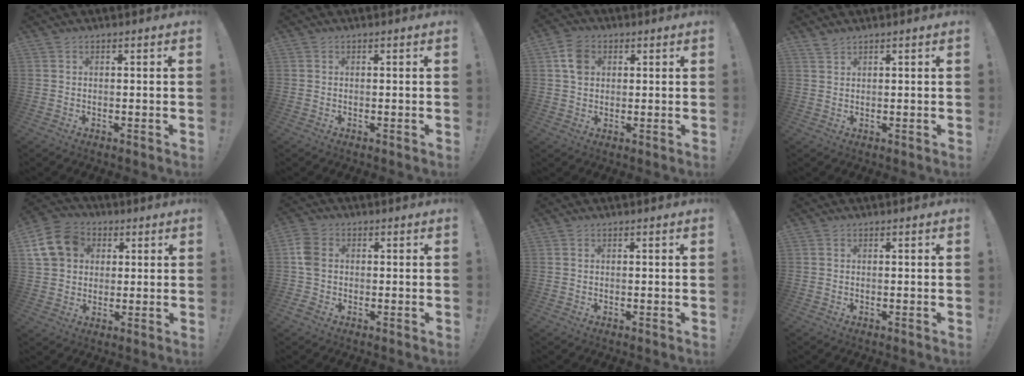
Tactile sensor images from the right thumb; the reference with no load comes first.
{"total": 0.0}
{"total": 7.1, "force": [2.0, 5.5, 4.1], "torque": [-0.062, 0.009, 0.043]}
{"total": 1.7, "force": [1.6, 0.4, 0.6], "torque": [-0.012, -0.006, 0.029]}
{"total": 14.4, "force": [4.3, 11.9, 6.8], "torque": [-0.101, -0.007, 0.091]}
{"total": 7.7, "force": [-0.2, 6.1, 4.8], "torque": [-0.103, 0.012, 0.001]}
{"total": 0.0}
{"total": 0.0}